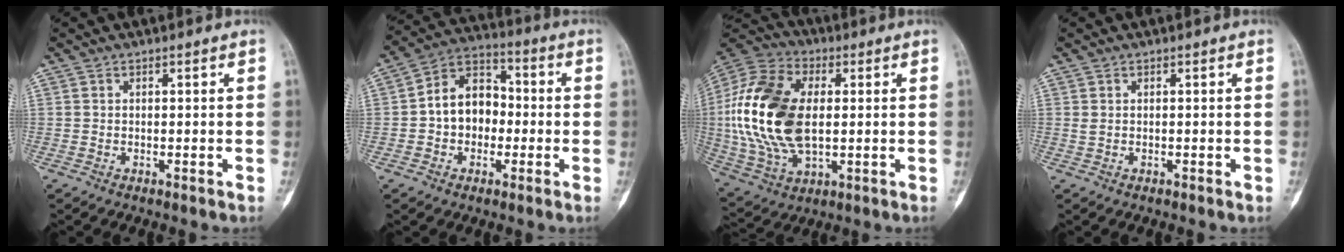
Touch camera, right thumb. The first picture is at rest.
{"total": 11.1, "force": [-0.8, 8.5, 7.1], "torque": [-0.086, 0.038, -0.026]}
{"total": 22.6, "force": [1.2, 13.4, 18.2], "torque": [-0.380, -0.001, 0.025]}
{"total": 0.6, "force": [0.1, 0.4, 0.5], "torque": [-0.016, -0.001, 0.004]}